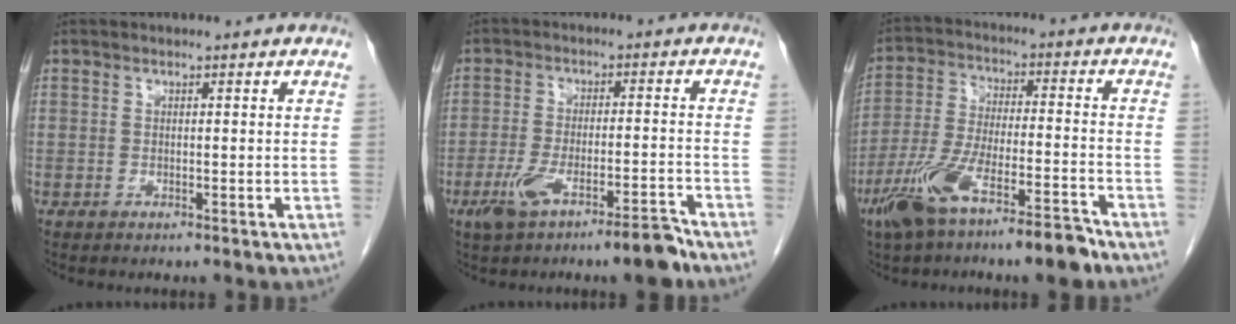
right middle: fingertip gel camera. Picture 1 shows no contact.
{"total": 8.6, "force": [-5.8, 1.2, 6.3], "torque": [-0.114, 0.001, -0.094]}
{"total": 13.0, "force": [-8.7, 2.1, 9.4], "torque": [-0.182, -0.011, -0.152]}